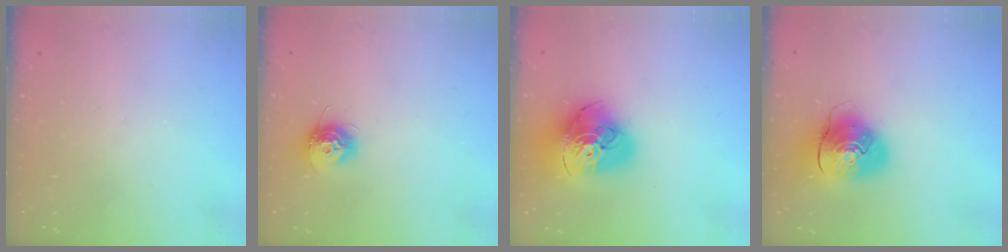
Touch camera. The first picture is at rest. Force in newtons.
{"total": 9.5, "press": 9.5, "slide": 0.4}
{"total": 19.9, "press": 19.8, "slide": 2.2}
{"total": 10.6, "press": 10.5, "slide": 1.8}